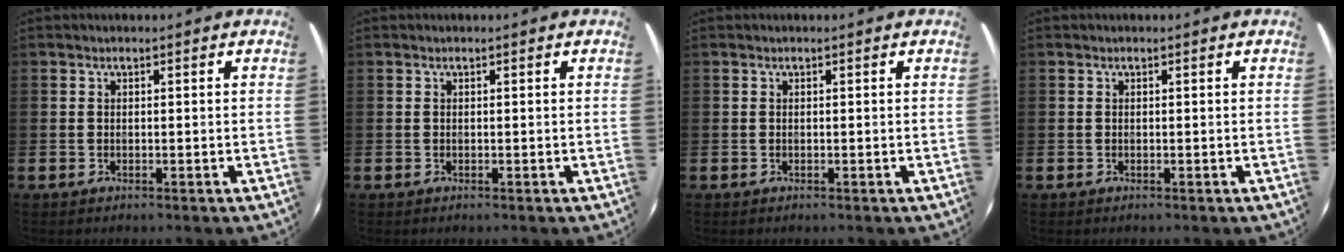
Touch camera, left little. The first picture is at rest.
{"total": 0.0}
{"total": 0.0}
{"total": 0.0}